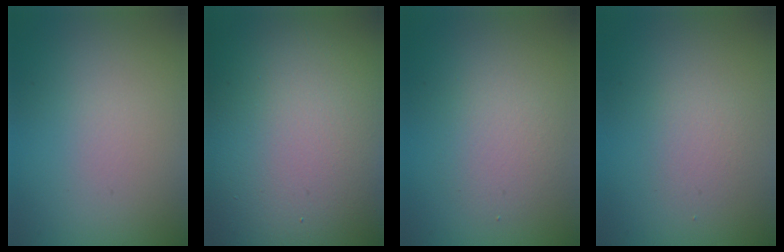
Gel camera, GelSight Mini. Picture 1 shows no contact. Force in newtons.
{"total": 23.6, "press": 23.6, "slide": 1.1}
{"total": 2.3, "press": 2.3, "slide": 0.1}
{"total": 1.3, "press": 1.3, "slide": 0.0}